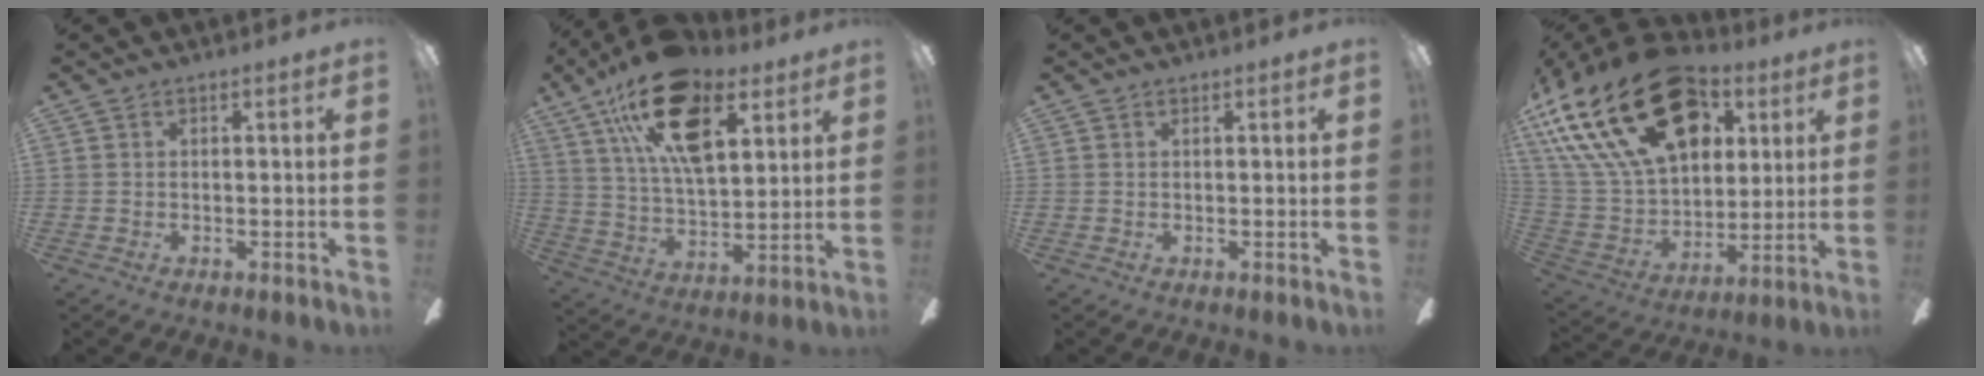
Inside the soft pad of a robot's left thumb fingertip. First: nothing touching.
{"total": 21.7, "force": [11.4, 11.0, 14.9], "torque": [-0.264, -0.033, 0.199]}
{"total": 0.0}
{"total": 31.2, "force": [14.4, 19.2, 20.0], "torque": [-0.393, -0.064, 0.269]}